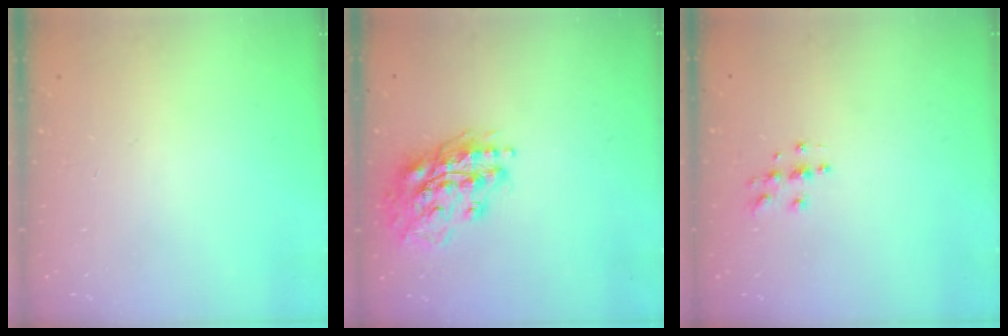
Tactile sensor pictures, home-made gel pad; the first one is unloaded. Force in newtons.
{"total": 18.0, "press": 17.8, "slide": 2.5}
{"total": 4.6, "press": 4.6, "slide": 0.2}